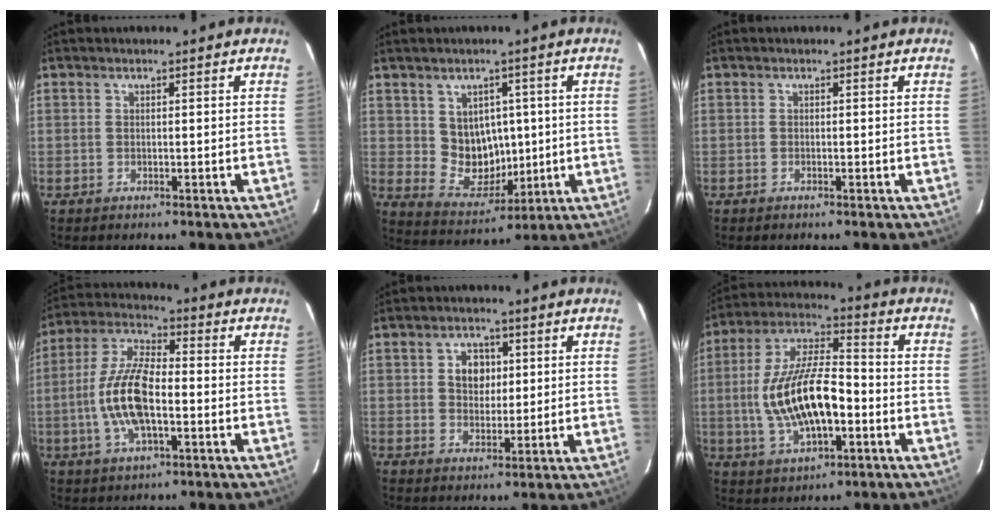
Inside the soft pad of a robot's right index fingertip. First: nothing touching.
{"total": 8.5, "force": [1.2, 7.6, 3.5], "torque": [-0.067, -0.001, 0.041]}
{"total": 0.0}
{"total": 12.8, "force": [-2.7, 5.0, 11.4], "torque": [-0.240, 0.004, -0.054]}
{"total": 4.9, "force": [1.1, 3.9, 2.7], "torque": [-0.040, 0.013, 0.022]}
{"total": 16.7, "force": [-3.3, 6.6, 15.0], "torque": [-0.303, 0.007, -0.054]}